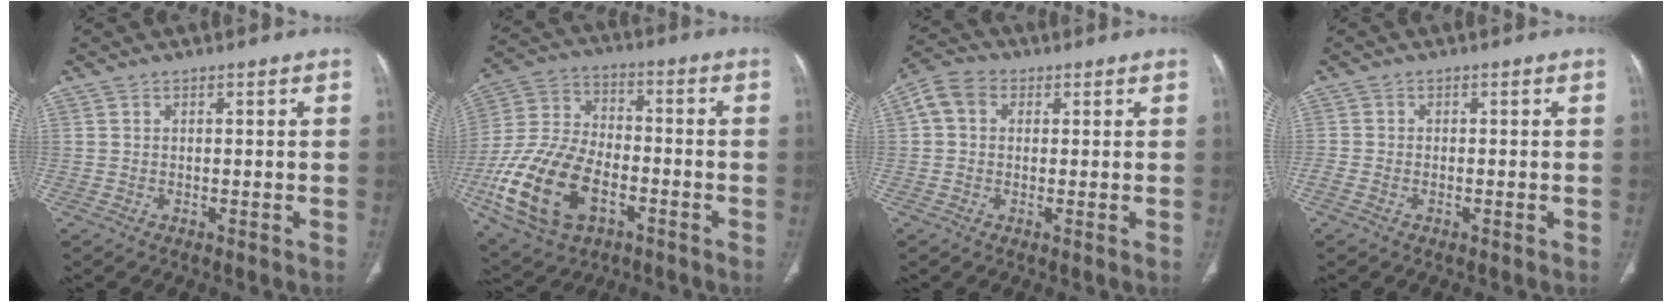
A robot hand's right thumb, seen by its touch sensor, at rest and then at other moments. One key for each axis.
{"total": 20.2, "fx": -7.2, "fy": 12.3, "fz": 14.4, "tx": -0.277, "ty": 0.026, "tz": -0.125}
{"total": 5.6, "fx": 1.1, "fy": 4.5, "fz": 3.2, "tx": -0.059, "ty": 0.017, "tz": 0.014}
{"total": 3.2, "fx": -1.6, "fy": 1.8, "fz": 2.1, "tx": -0.056, "ty": 0.008, "tz": -0.034}